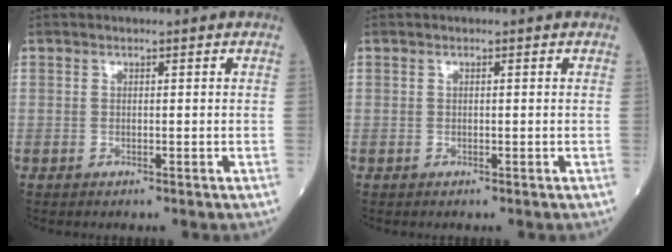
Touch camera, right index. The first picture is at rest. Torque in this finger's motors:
{"motor_torque": [-0.17, -0.05, 0.02, 0.01]}